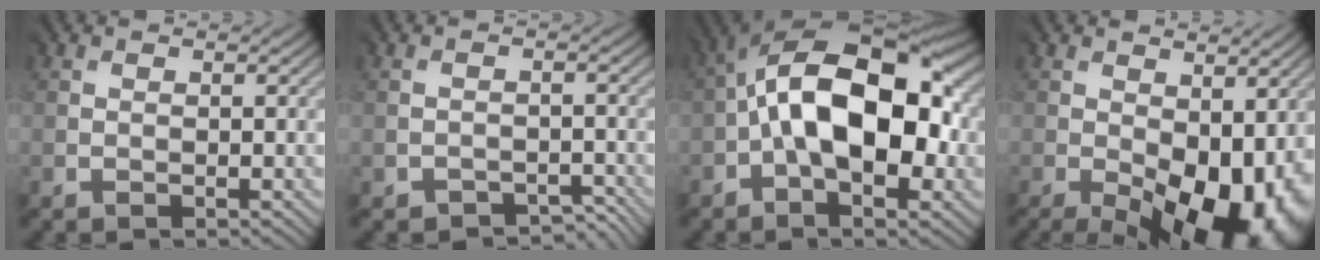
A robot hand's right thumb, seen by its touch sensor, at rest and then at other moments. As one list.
[{"total": 2.4, "force": [-2.2, 0.8, 0.0], "torque": [0.008, -0.003, -0.027]}, {"total": 15.9, "force": [-0.6, 8.3, 13.5], "torque": [-0.209, 0.040, -0.025]}, {"total": 15.8, "force": [-4.2, 9.1, 12.2], "torque": [-0.180, -0.045, -0.033]}]